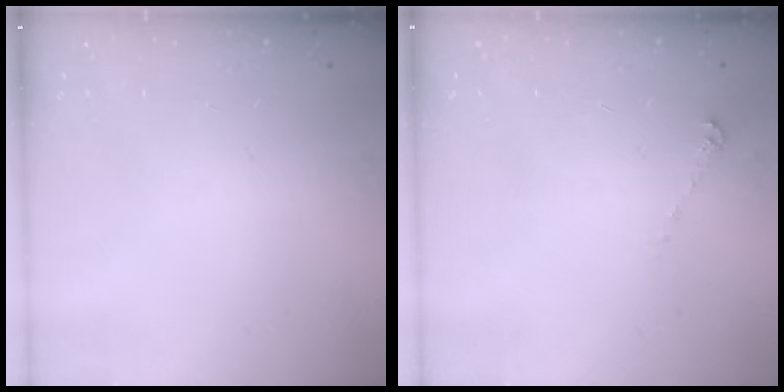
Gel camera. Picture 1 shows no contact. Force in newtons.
{"total": 4.3, "press": 4.2, "slide": 0.6}